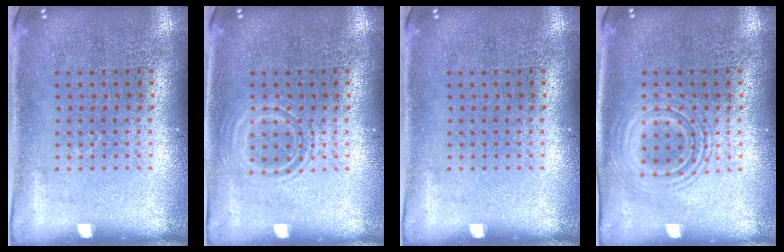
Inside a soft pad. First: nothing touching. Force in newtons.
{"total": 1.9, "press": 1.9, "slide": 0.3}
{"total": 0.0}
{"total": 1.9, "press": 1.9, "slide": 0.3}